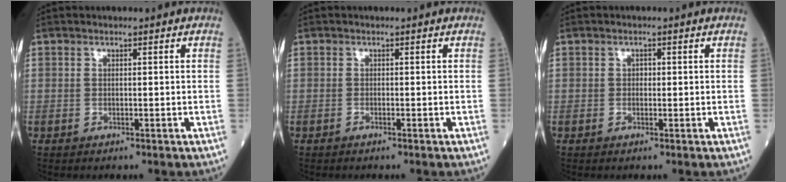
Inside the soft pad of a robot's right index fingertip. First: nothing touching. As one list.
[{"total": 0.7, "force": [-0.5, 0.1, 0.5], "torque": [-0.010, 0.000, -0.010]}, {"total": 0.8, "force": [0.1, 0.6, 0.6], "torque": [-0.009, 0.002, -0.001]}]